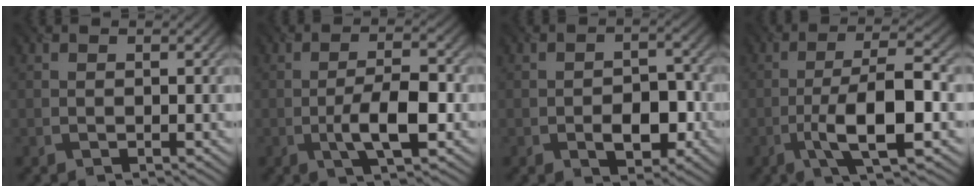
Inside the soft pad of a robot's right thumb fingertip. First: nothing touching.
{"total": 6.4, "force": [-2.1, 1.8, 5.7], "torque": [-0.102, 0.005, -0.041]}
{"total": 4.6, "force": [-1.8, 2.7, 3.2], "torque": [-0.048, -0.006, -0.027]}
{"total": 9.3, "force": [-3.1, 2.3, 8.4], "torque": [-0.142, 0.011, -0.063]}